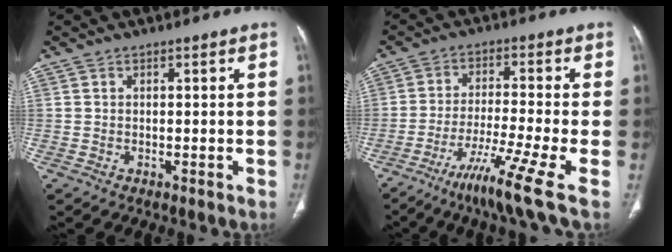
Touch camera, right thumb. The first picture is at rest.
{"total": 12.4, "force": [-6.2, 0.0, 10.8], "torque": [-0.210, 0.002, -0.108]}